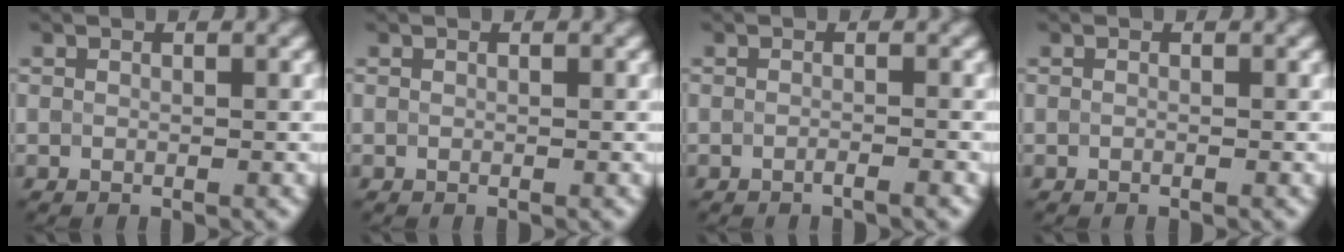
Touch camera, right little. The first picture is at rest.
{"total": 0.0}
{"total": 1.1, "force": [-0.7, 0.3, 0.8], "torque": [-0.007, 0.000, -0.015]}
{"total": 0.0}